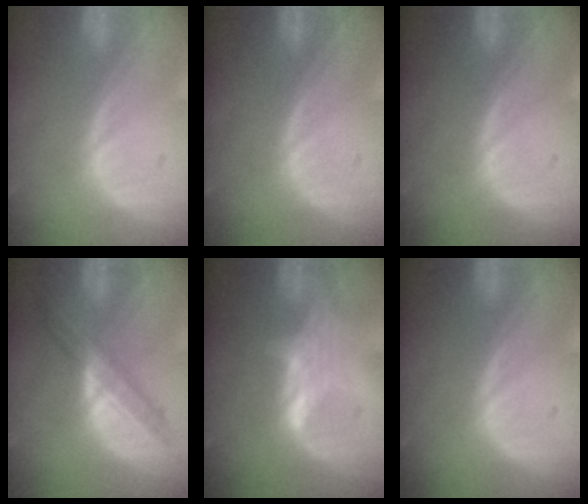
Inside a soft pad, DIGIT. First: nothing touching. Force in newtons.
{"total": 0.0}
{"total": 0.0}
{"total": 5.9, "press": 5.9, "slide": 0.4}
{"total": 3.3, "press": 3.3, "slide": 0.4}
{"total": 0.0}